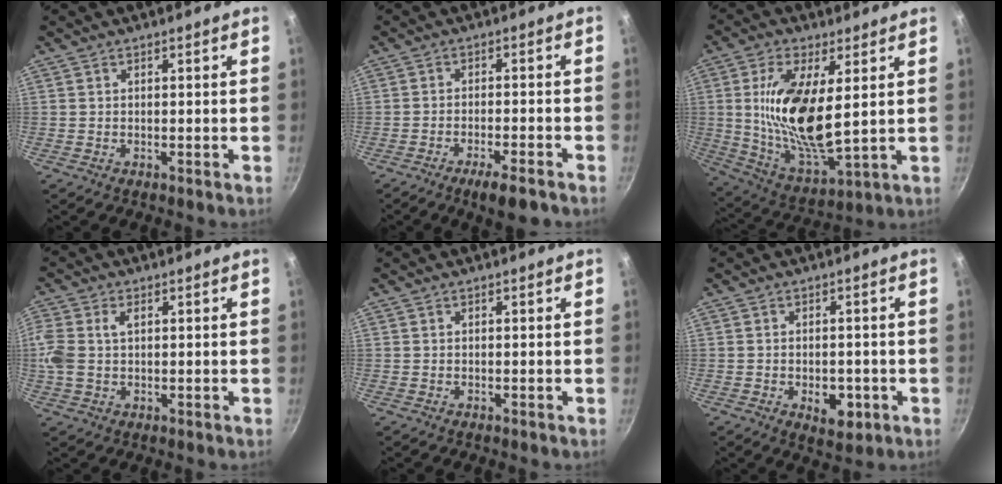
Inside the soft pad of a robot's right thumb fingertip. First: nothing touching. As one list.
[{"total": 5.7, "force": [-3.9, 1.0, 4.1], "torque": [-0.065, 0.021, -0.059]}, {"total": 17.7, "force": [3.0, 7.2, 15.9], "torque": [-0.301, -0.026, 0.062]}, {"total": 6.8, "force": [1.1, 4.5, 5.0], "torque": [-0.109, 0.012, 0.017]}, {"total": 0.0}, {"total": 5.8, "force": [-1.8, 3.4, 4.3], "torque": [-0.038, 0.004, -0.018]}]